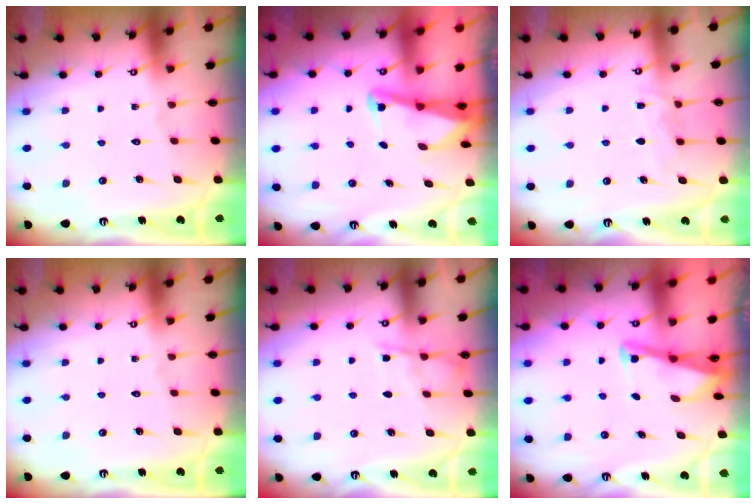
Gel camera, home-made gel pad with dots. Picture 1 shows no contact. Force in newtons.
{"total": 2.6, "press": 2.5, "slide": 0.6}
{"total": 6.3, "press": 6.3, "slide": 0.7}
{"total": 0.0}
{"total": 5.6, "press": 5.6, "slide": 0.6}
{"total": 2.8, "press": 2.8, "slide": 0.4}